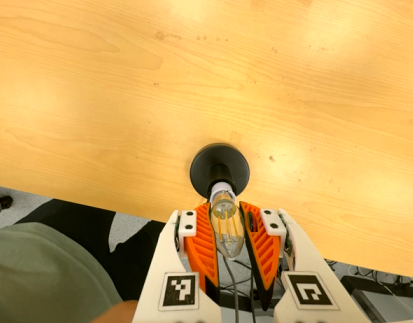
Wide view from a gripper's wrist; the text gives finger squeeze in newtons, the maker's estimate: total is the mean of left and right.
{"total": 19.7, "left": 20.2, "right": 19.2}